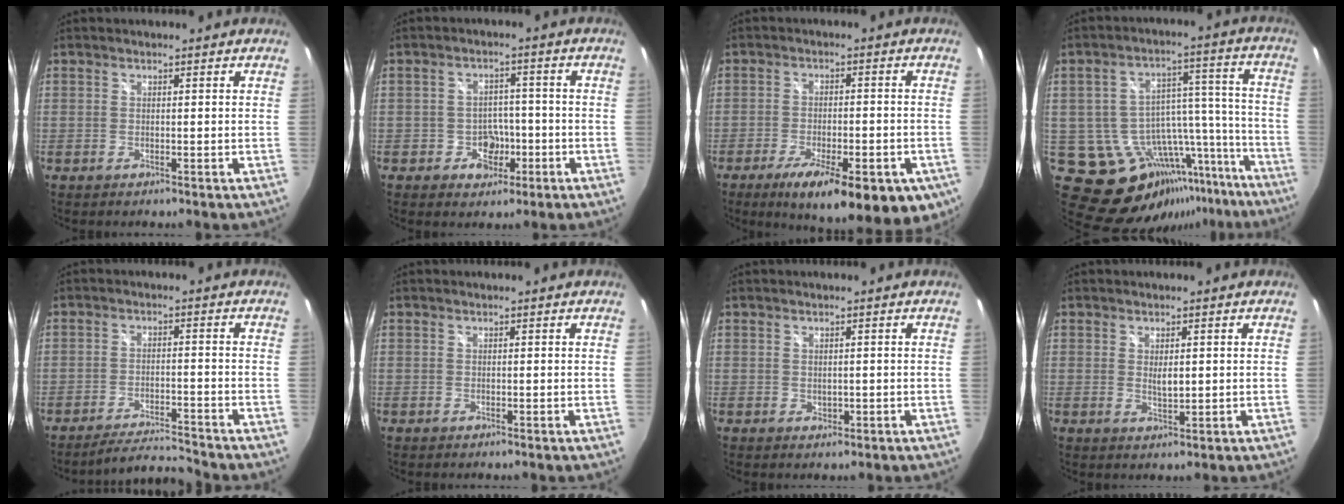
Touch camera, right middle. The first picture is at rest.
{"total": 5.3, "force": [-2.3, 4.3, 1.9], "torque": [-0.045, 0.011, -0.023]}
{"total": 19.3, "force": [-11.2, 6.3, 14.3], "torque": [-0.230, -0.047, -0.151]}
{"total": 18.5, "force": [-11.2, 11.9, 8.7], "torque": [-0.148, 0.046, -0.122]}
{"total": 7.0, "force": [-6.9, -0.7, 1.0], "torque": [-0.045, 0.004, -0.117]}
{"total": 0.0}
{"total": 0.9, "force": [0.0, 0.8, 0.4], "torque": [-0.001, -0.001, 0.000]}
{"total": 2.4, "force": [0.4, 1.2, 2.1], "torque": [-0.032, -0.003, 0.007]}